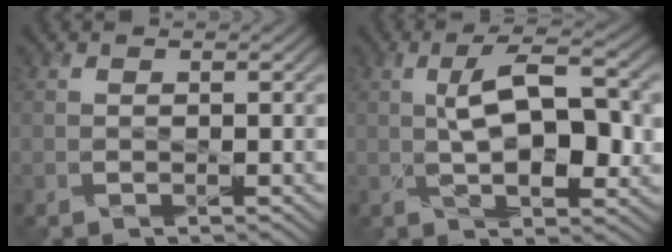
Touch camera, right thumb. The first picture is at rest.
{"total": 7.8, "force": [0.8, 3.0, 7.1], "torque": [-0.123, 0.012, 0.008]}